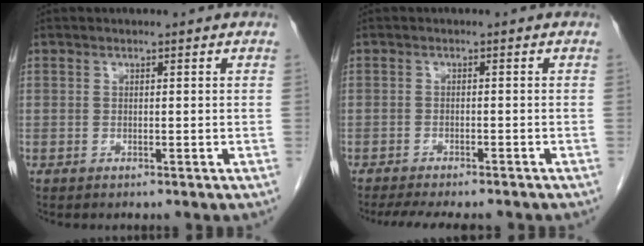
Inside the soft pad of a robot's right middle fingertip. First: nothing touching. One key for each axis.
{"total": 9.4, "fx": -8.2, "fy": 2.1, "fz": 4.2, "tx": -0.062, "ty": -0.009, "tz": -0.111}